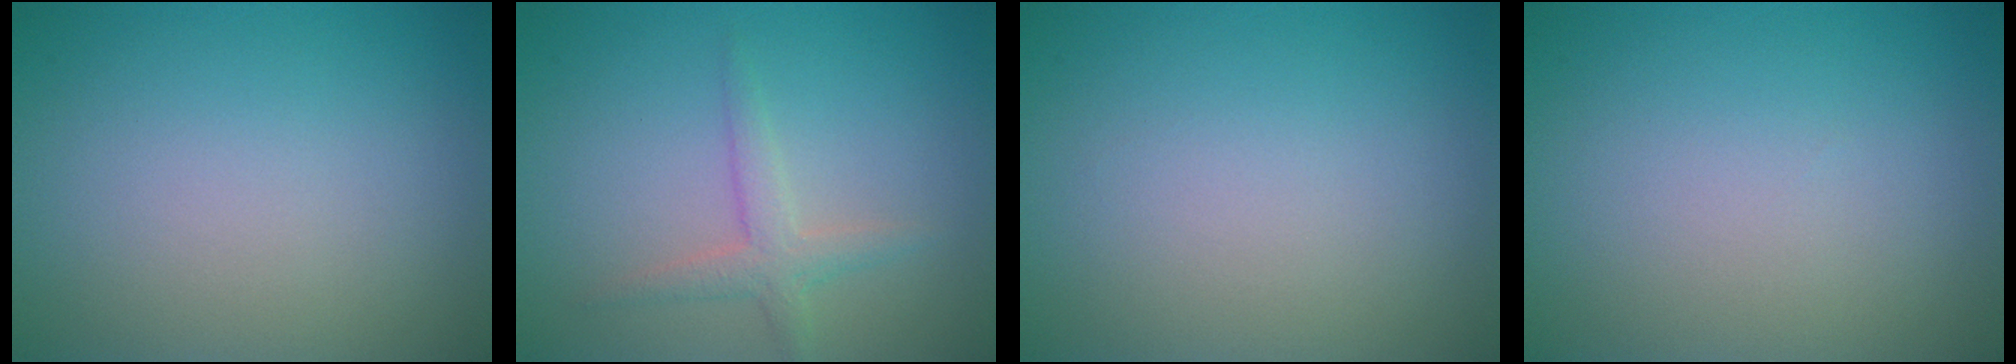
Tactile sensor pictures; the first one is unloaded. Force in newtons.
{"total": 2.2, "press": 2.2, "slide": 0.1}
{"total": 0.0}
{"total": 0.0}